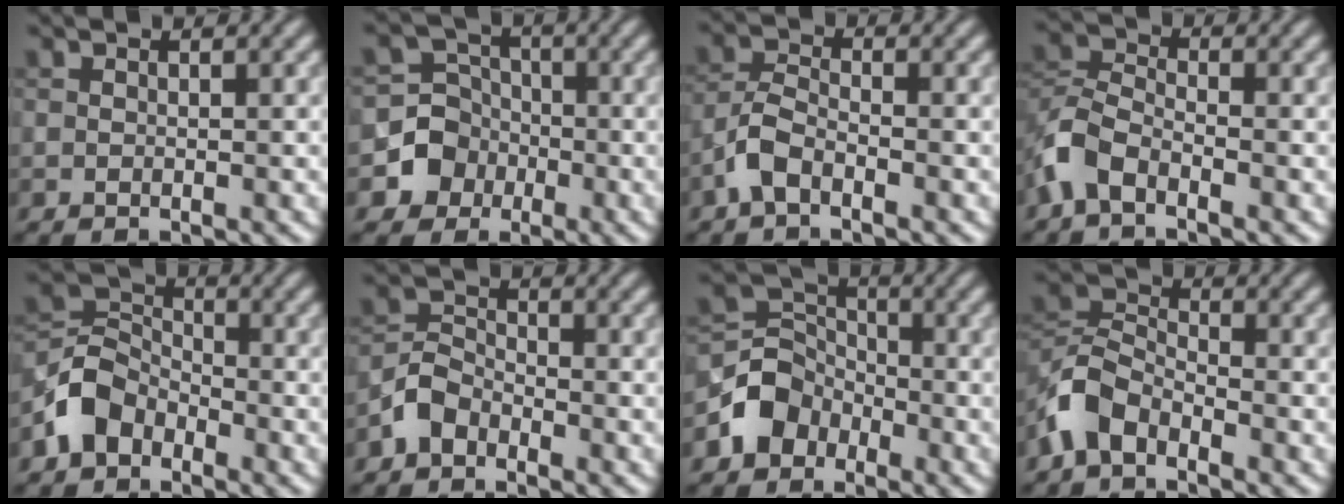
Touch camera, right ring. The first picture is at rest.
{"total": 4.3, "force": [-1.5, 4.0, 0.5], "torque": [0.018, 0.007, -0.048]}
{"total": 2.9, "force": [-1.8, 1.2, 1.9], "torque": [-0.043, 0.006, -0.046]}
{"total": 4.5, "force": [-2.6, 2.4, 2.8], "torque": [-0.068, 0.002, -0.067]}
{"total": 4.4, "force": [-2.7, 3.0, 1.7], "torque": [-0.037, 0.008, -0.066]}
{"total": 2.9, "force": [-2.0, 1.8, 1.0], "torque": [-0.020, 0.010, -0.051]}
{"total": 4.1, "force": [-2.2, 3.3, 1.0], "torque": [-0.011, 0.008, -0.051]}
{"total": 4.8, "force": [-3.1, 2.6, 2.5], "torque": [-0.057, 0.006, -0.077]}